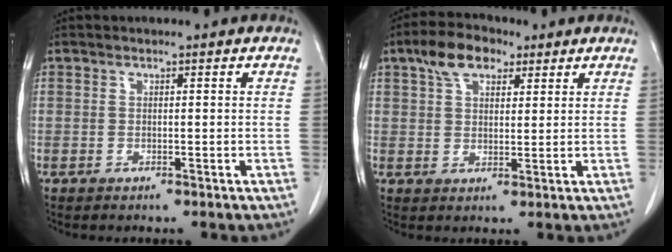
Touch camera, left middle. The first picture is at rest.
{"total": 6.7, "force": [4.0, 3.5, 4.2], "torque": [-0.080, 0.022, 0.073]}